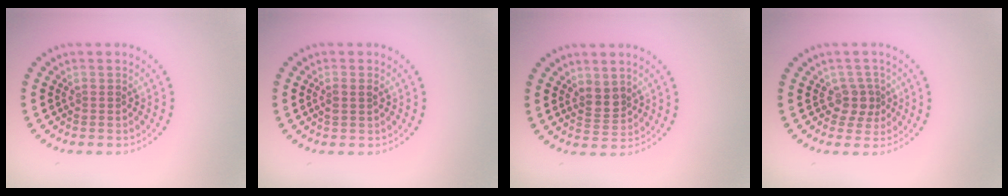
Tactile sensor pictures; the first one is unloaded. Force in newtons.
{"total": 1.1, "press": 1.0, "slide": 0.4}
{"total": 2.0, "press": 1.7, "slide": 1.0}
{"total": 2.1, "press": 1.7, "slide": 1.2}